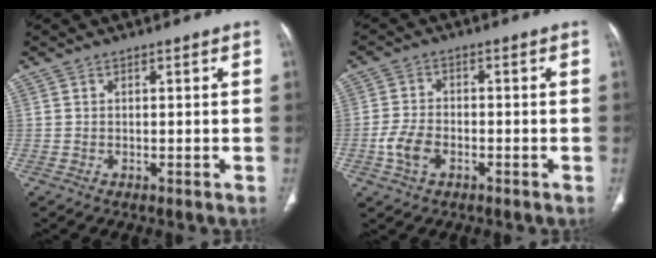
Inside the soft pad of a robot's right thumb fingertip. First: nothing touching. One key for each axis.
{"total": 5.4, "fx": -2.1, "fy": 3.4, "fz": 3.7, "tx": -0.076, "ty": 0.013, "tz": -0.042}